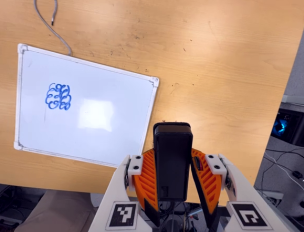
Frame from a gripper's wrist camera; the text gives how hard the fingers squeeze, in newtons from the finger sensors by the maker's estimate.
{"total": 6.3, "left": 4.9, "right": 7.7}